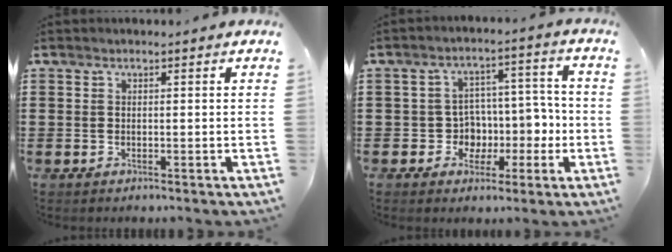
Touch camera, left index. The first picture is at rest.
{"total": 6.1, "force": [-0.9, 5.7, 1.9], "torque": [-0.040, -0.003, -0.014]}